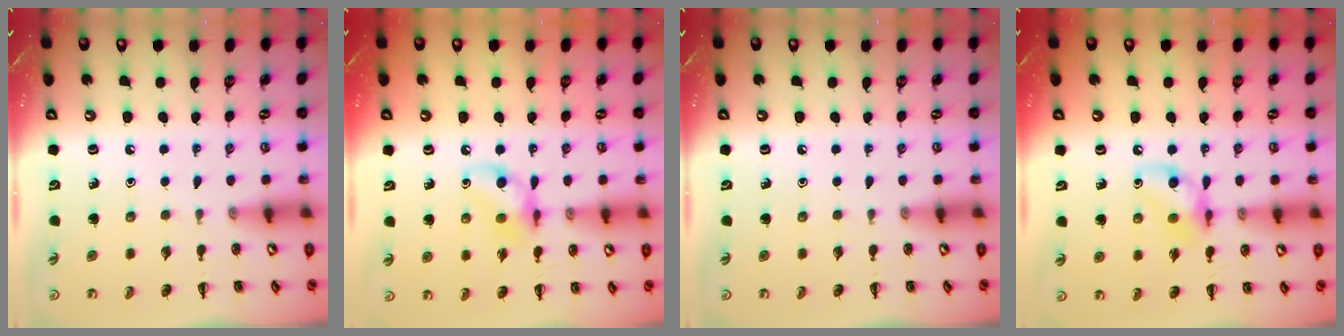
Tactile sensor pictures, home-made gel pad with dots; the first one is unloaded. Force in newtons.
{"total": 9.0, "press": 9.0, "slide": 0.6}
{"total": 0.0}
{"total": 9.0, "press": 9.0, "slide": 0.6}